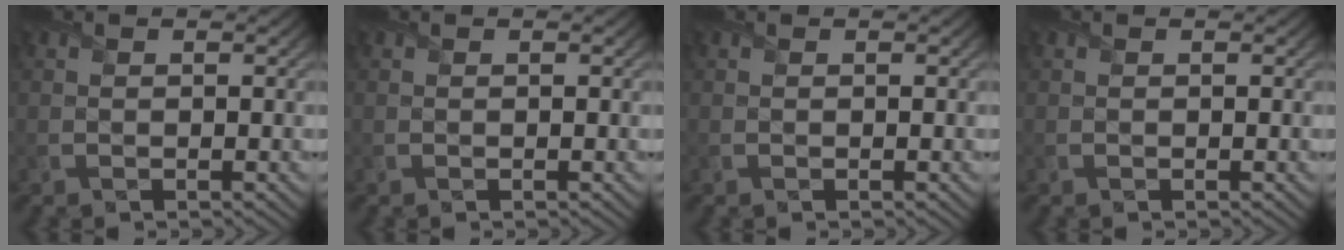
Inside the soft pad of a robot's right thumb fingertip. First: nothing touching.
{"total": 0.0}
{"total": 0.0}
{"total": 0.0}